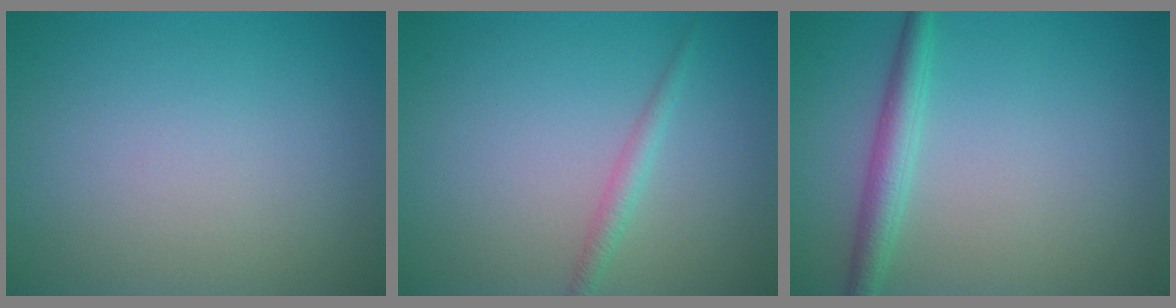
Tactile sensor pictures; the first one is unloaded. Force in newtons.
{"total": 1.4, "press": 1.4, "slide": 0.0}
{"total": 2.6, "press": 2.6, "slide": 0.1}